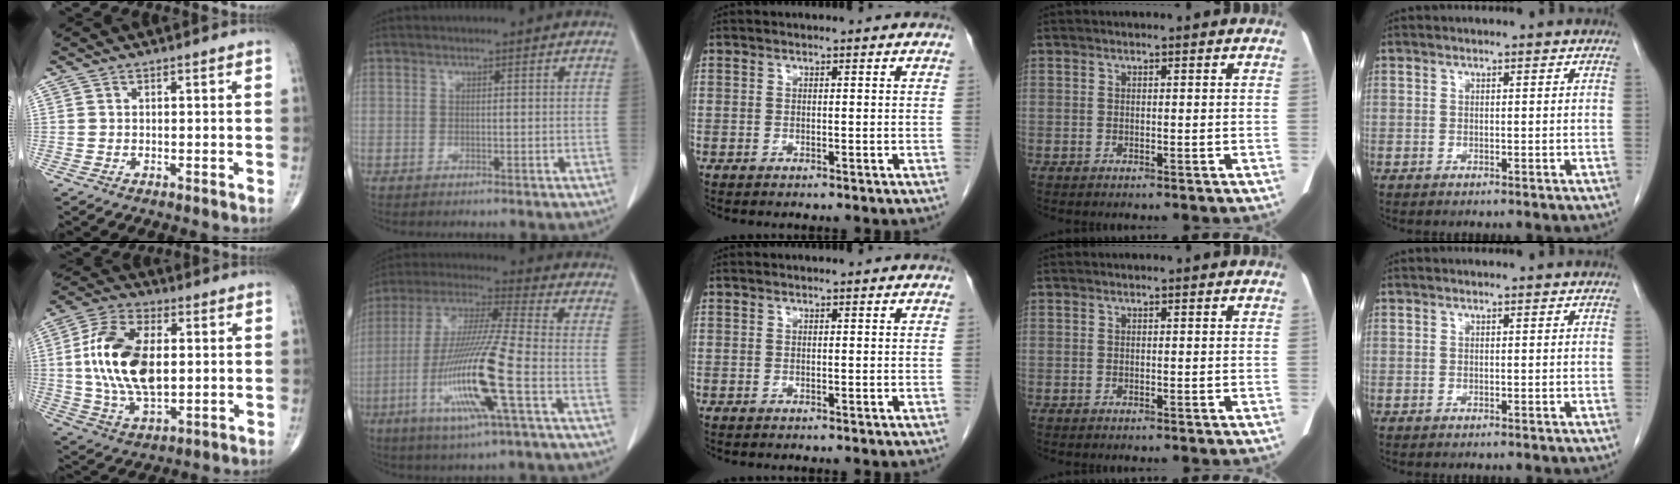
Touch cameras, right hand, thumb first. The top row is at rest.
{"thumb": {"total": 17.5, "force": [1.3, 9.6, 14.5], "torque": [-0.281, 0.003, 0.027]}, "index": {"total": 16.2, "force": [-5.0, -0.1, 15.4], "torque": [-0.315, -0.016, -0.098]}}